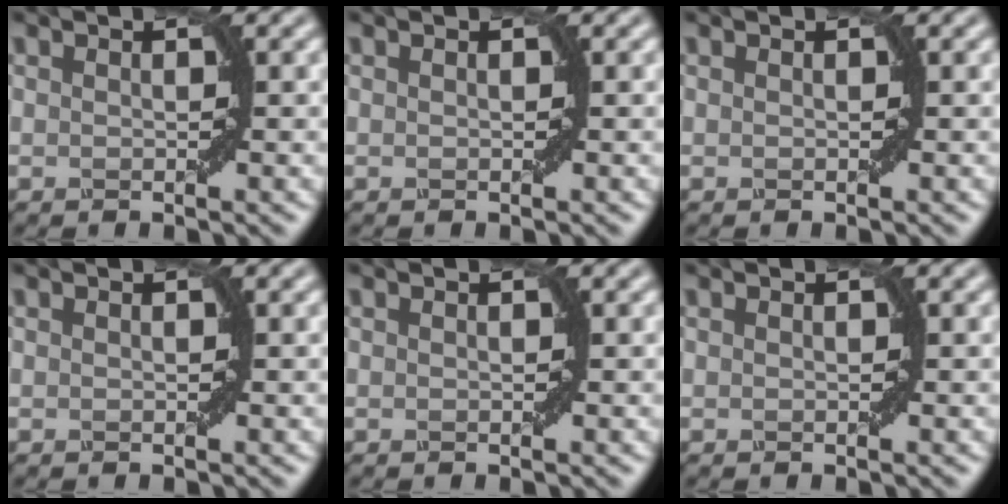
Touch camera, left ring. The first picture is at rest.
{"total": 0.0}
{"total": 0.0}
{"total": 0.0}
{"total": 0.0}
{"total": 0.0}